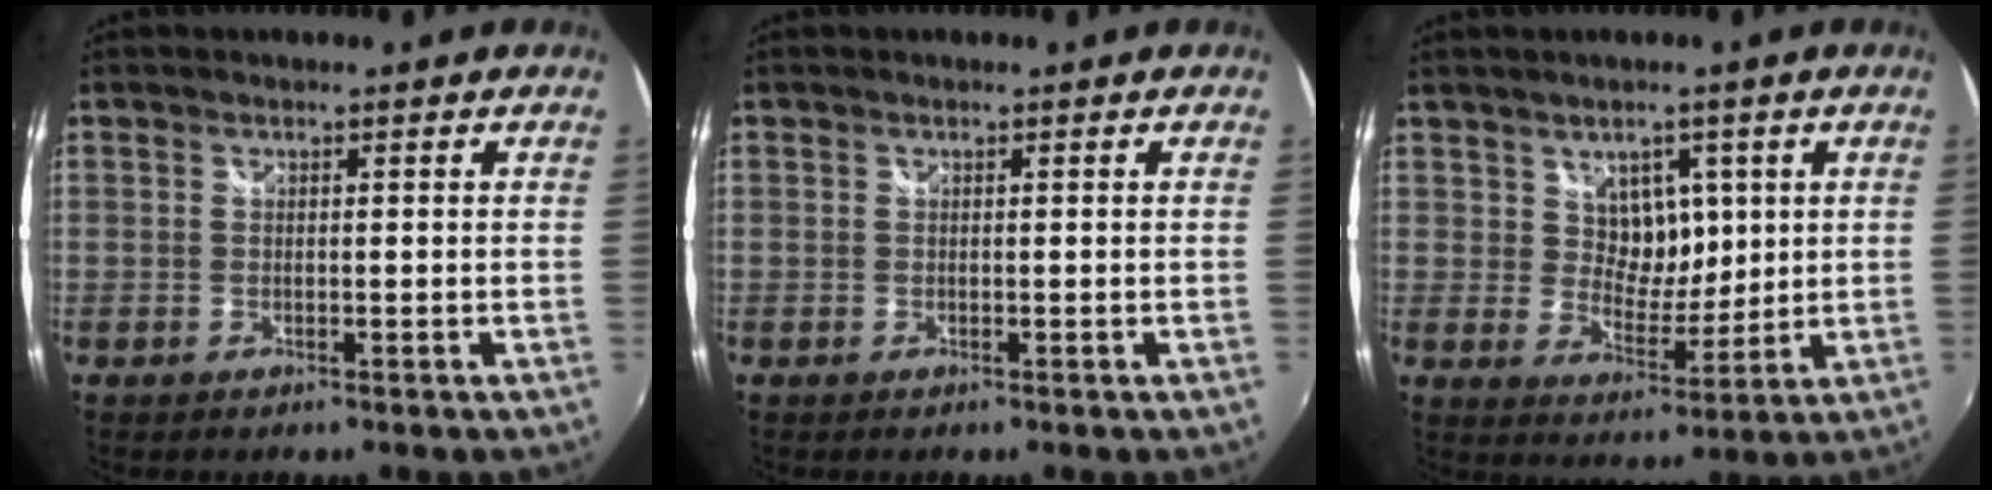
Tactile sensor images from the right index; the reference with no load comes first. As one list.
[{"total": 0.0}, {"total": 6.5, "force": [2.4, 5.1, 3.2], "torque": [-0.043, -0.001, 0.045]}]